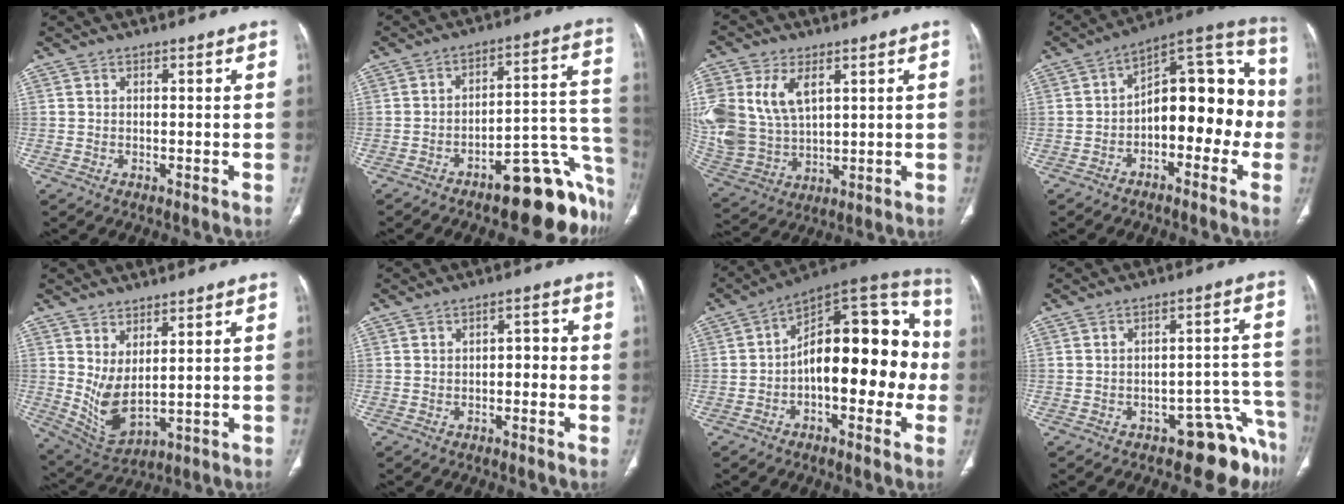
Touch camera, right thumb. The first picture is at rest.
{"total": 18.7, "force": [-10.6, 6.1, 14.1], "torque": [-0.086, 0.096, -0.143]}
{"total": 17.3, "force": [5.4, 11.4, 11.9], "torque": [-0.269, -0.009, 0.120]}
{"total": 16.7, "force": [-2.6, 9.4, 13.6], "torque": [-0.143, 0.064, -0.049]}
{"total": 7.7, "force": [1.6, 3.6, 6.7], "torque": [-0.128, -0.026, 0.052]}
{"total": 3.0, "force": [-0.7, 1.8, 2.3], "torque": [-0.020, 0.018, -0.015]}
{"total": 21.2, "force": [-2.0, 10.7, 18.2], "torque": [-0.224, 0.058, -0.038]}
{"total": 7.7, "force": [-6.6, 3.1, 2.4], "torque": [0.020, 0.101, -0.091]}